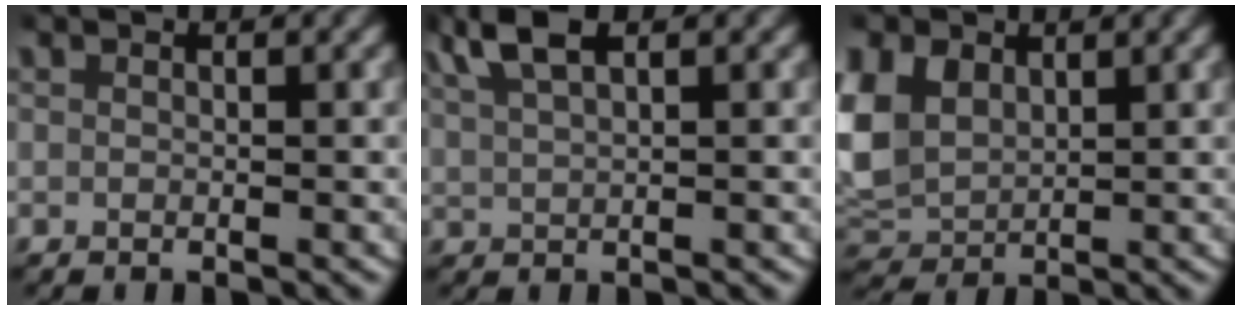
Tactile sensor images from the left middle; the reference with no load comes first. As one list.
[{"total": 4.0, "force": [2.8, 1.3, 2.5], "torque": [-0.061, 0.006, 0.052]}, {"total": 7.2, "force": [1.2, 6.1, 3.5], "torque": [-0.119, -0.021, 0.035]}]